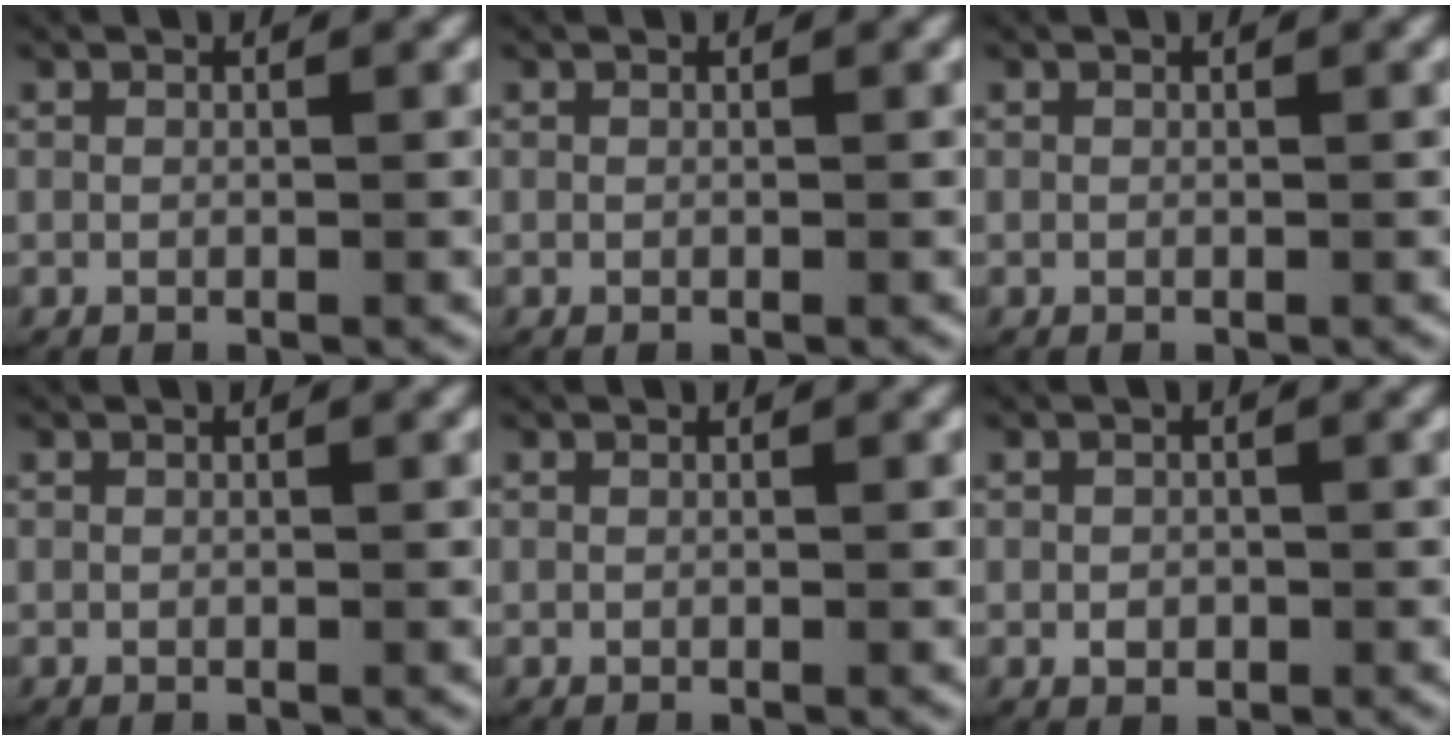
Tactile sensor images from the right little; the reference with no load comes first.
{"total": 0.0}
{"total": 0.0}
{"total": 0.0}
{"total": 0.0}
{"total": 1.0, "force": [-0.4, 0.8, 0.4], "torque": [-0.013, -0.006, -0.002]}